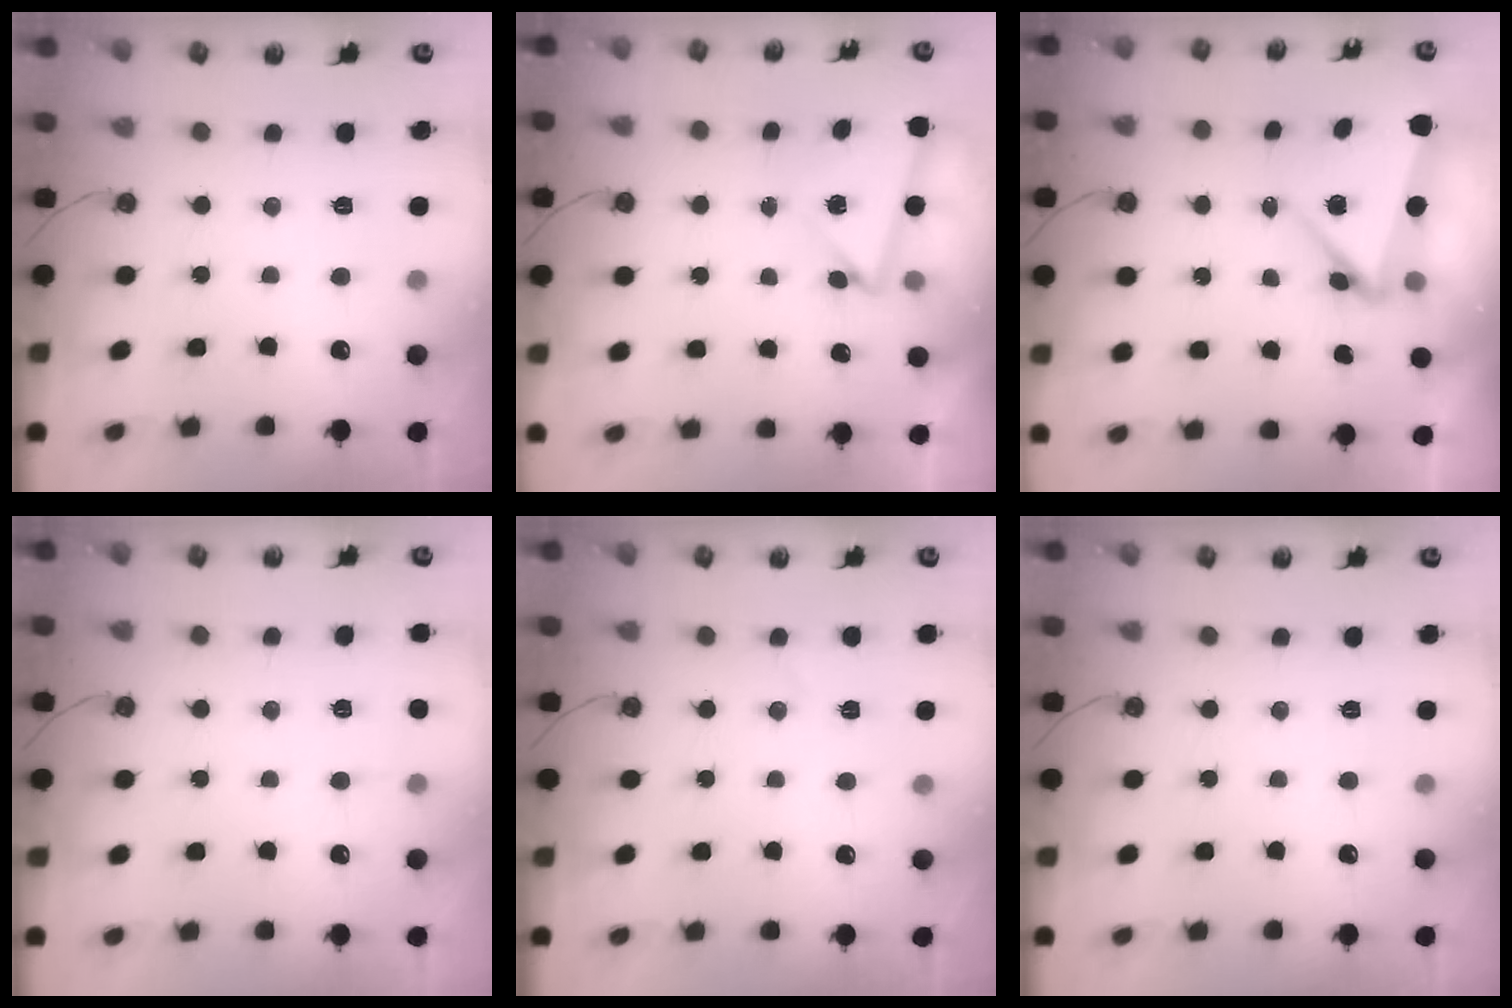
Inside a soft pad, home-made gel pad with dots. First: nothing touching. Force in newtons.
{"total": 3.9, "press": 3.5, "slide": 1.7}
{"total": 5.3, "press": 5.3, "slide": 0.9}
{"total": 2.2, "press": 2.1, "slide": 0.3}
{"total": 4.8, "press": 4.2, "slide": 2.3}
{"total": 0.0}